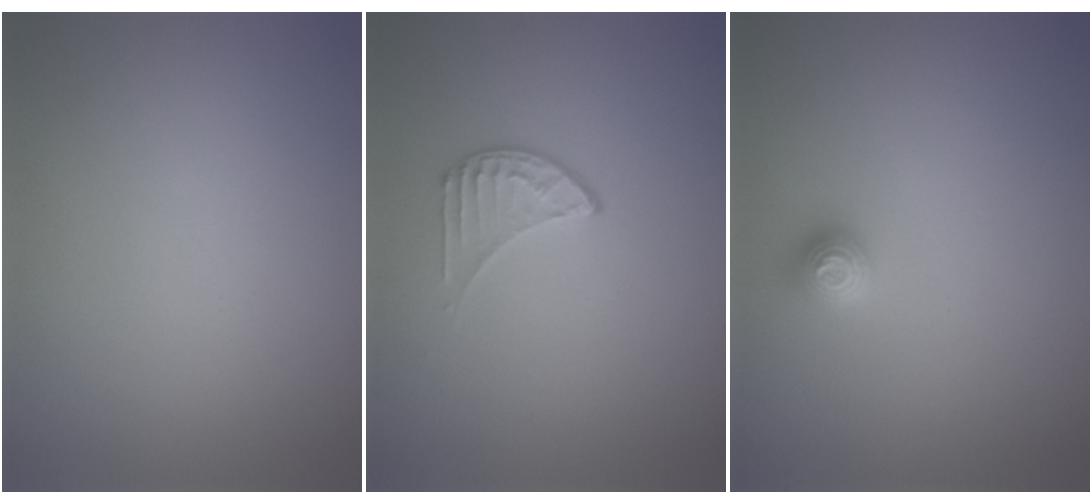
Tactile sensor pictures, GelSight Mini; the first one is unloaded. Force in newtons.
{"total": 1.6, "press": 1.0, "slide": 1.2}
{"total": 1.1, "press": 1.1, "slide": 0.2}